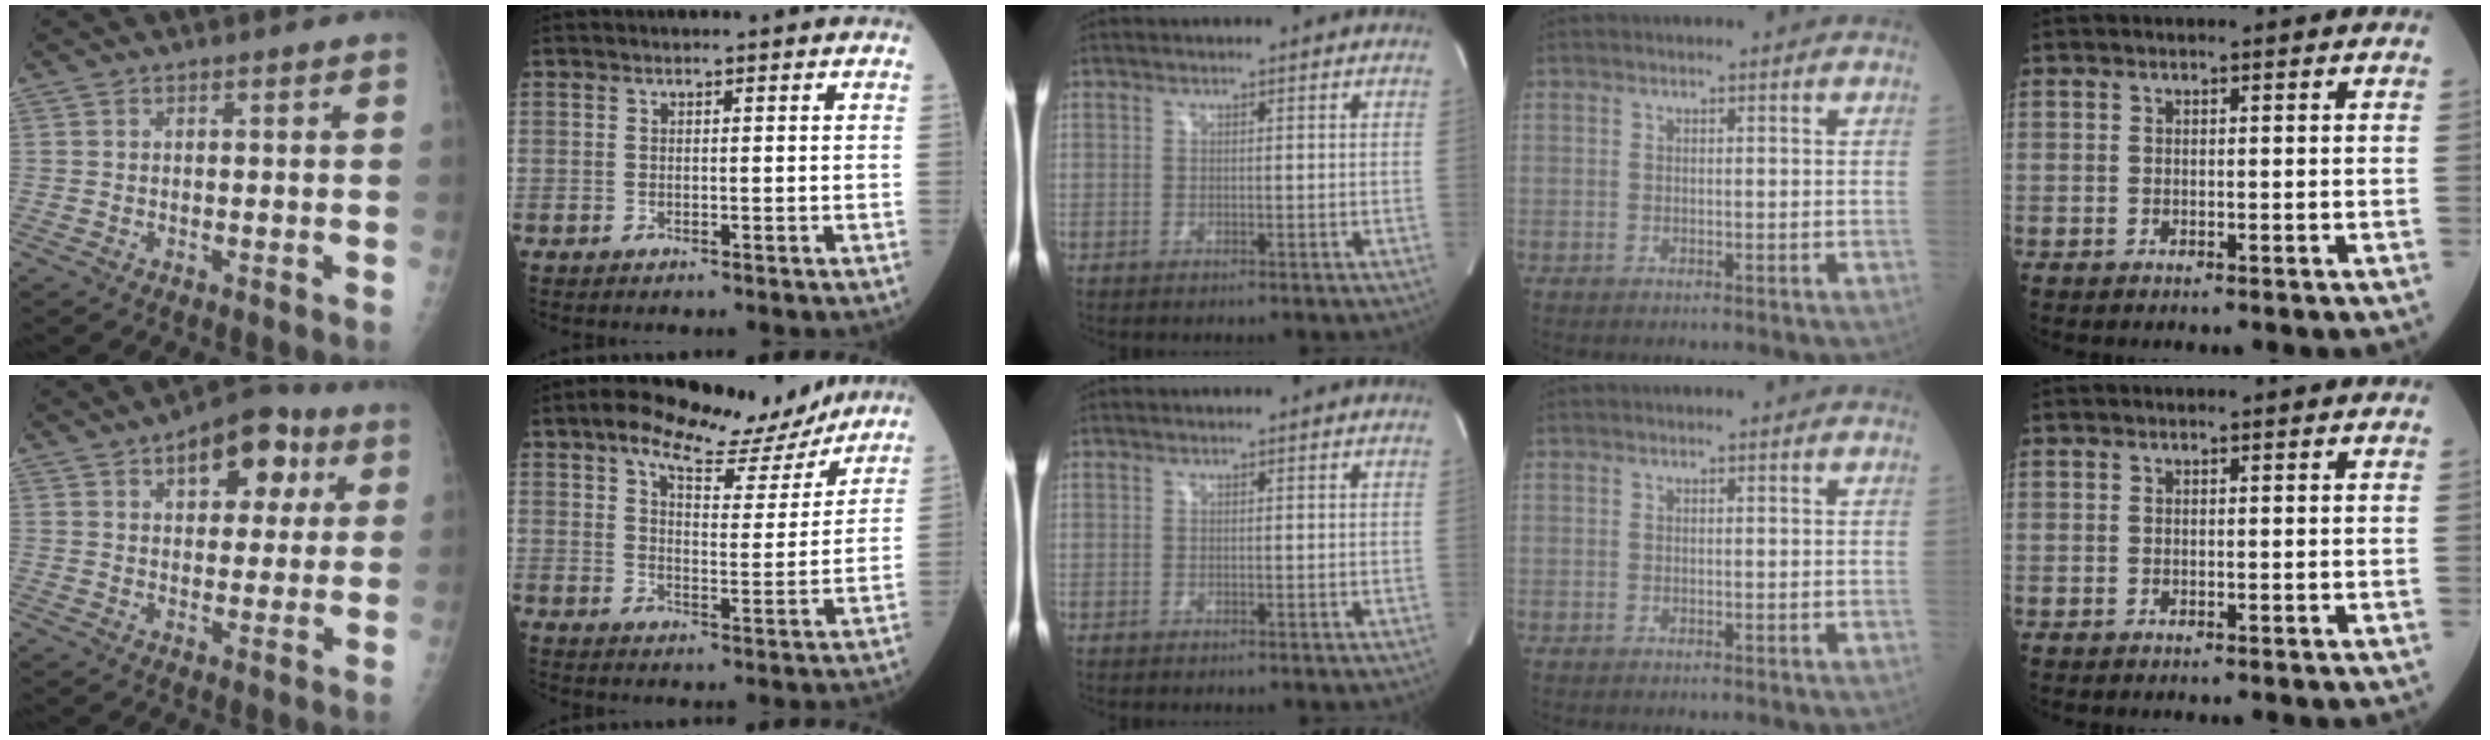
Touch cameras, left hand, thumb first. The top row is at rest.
{"thumb": {"total": 12.2, "force": [5.3, 6.9, 8.5], "torque": [-0.070, 0.001, 0.068]}, "index": {"total": 13.1, "force": [10.6, 4.2, 6.5], "torque": [-0.100, 0.011, 0.148]}}